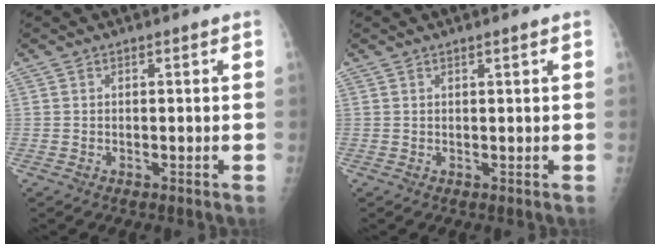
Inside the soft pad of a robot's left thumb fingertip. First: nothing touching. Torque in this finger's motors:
{"motor_torque": [-0.13, 0.03, 0.09, 0.03, -0.02]}